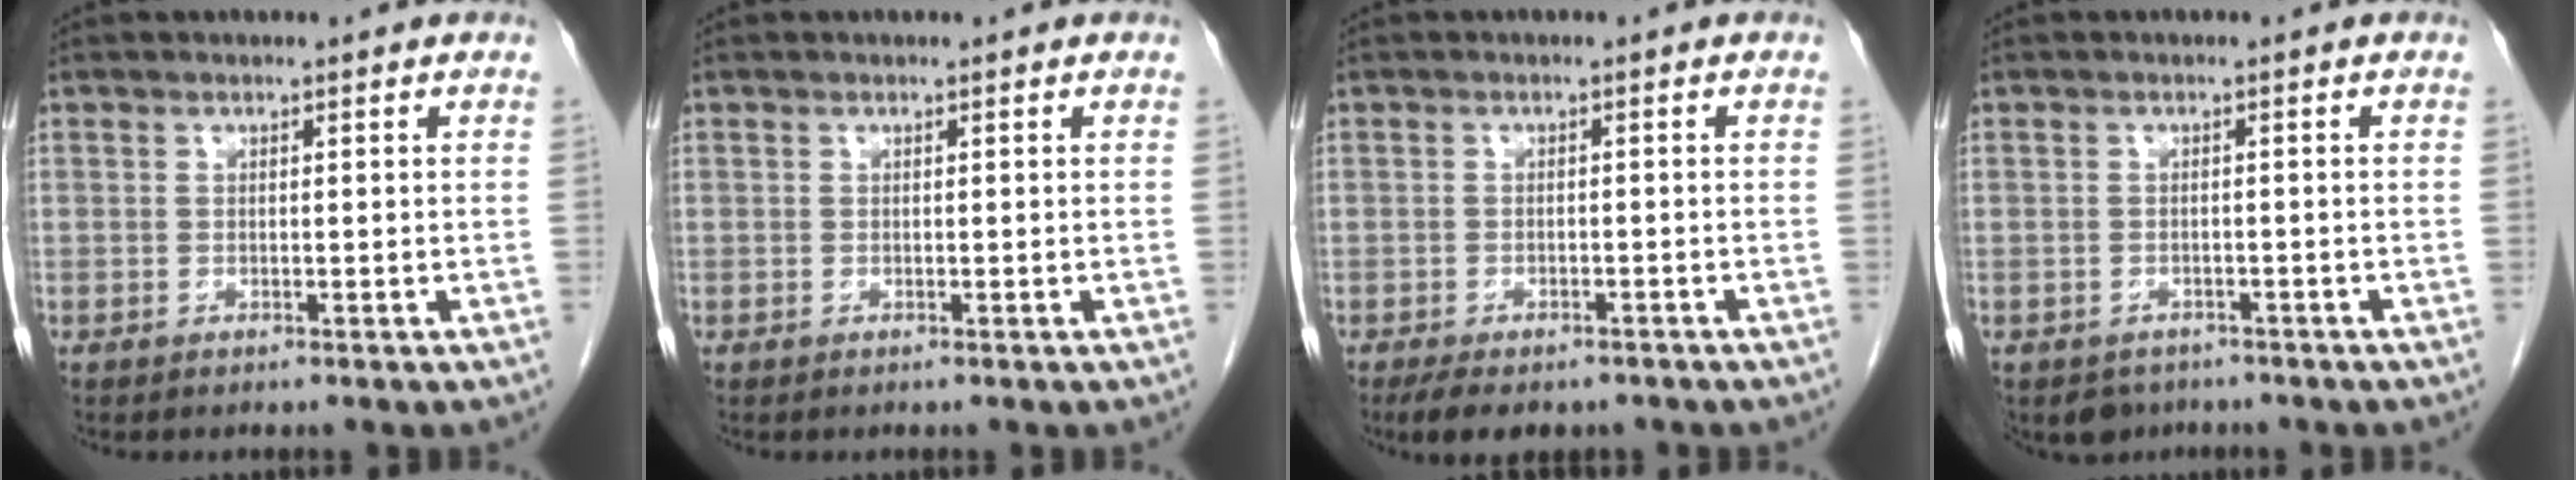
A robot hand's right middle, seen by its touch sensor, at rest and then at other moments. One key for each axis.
{"total": 0.0}
{"total": 8.0, "fx": -6.2, "fy": 3.3, "fz": 3.7, "tx": -0.053, "ty": -0.006, "tz": -0.084}
{"total": 3.5, "fx": -2.7, "fy": 2.2, "fz": 0.2, "tx": -0.002, "ty": 0.003, "tz": -0.040}